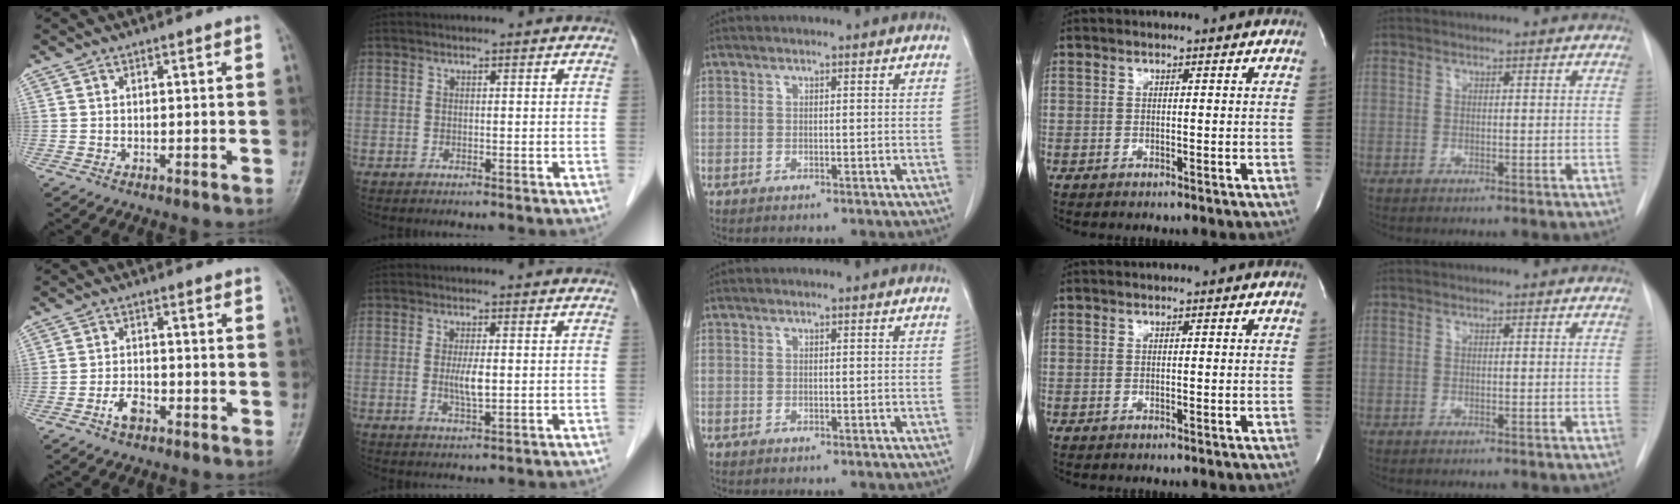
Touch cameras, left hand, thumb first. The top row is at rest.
{"thumb": {"total": 3.4, "force": [-1.9, 1.8, 2.2], "torque": [-0.037, 0.015, -0.034]}, "index": {"total": 3.2, "force": [0.0, 0.6, 3.2], "torque": [-0.064, -0.005, 0.003]}}